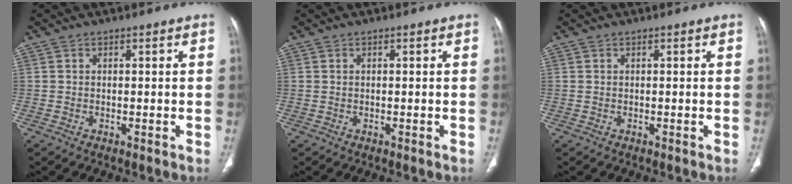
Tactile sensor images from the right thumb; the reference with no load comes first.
{"total": 0.0}
{"total": 0.0}